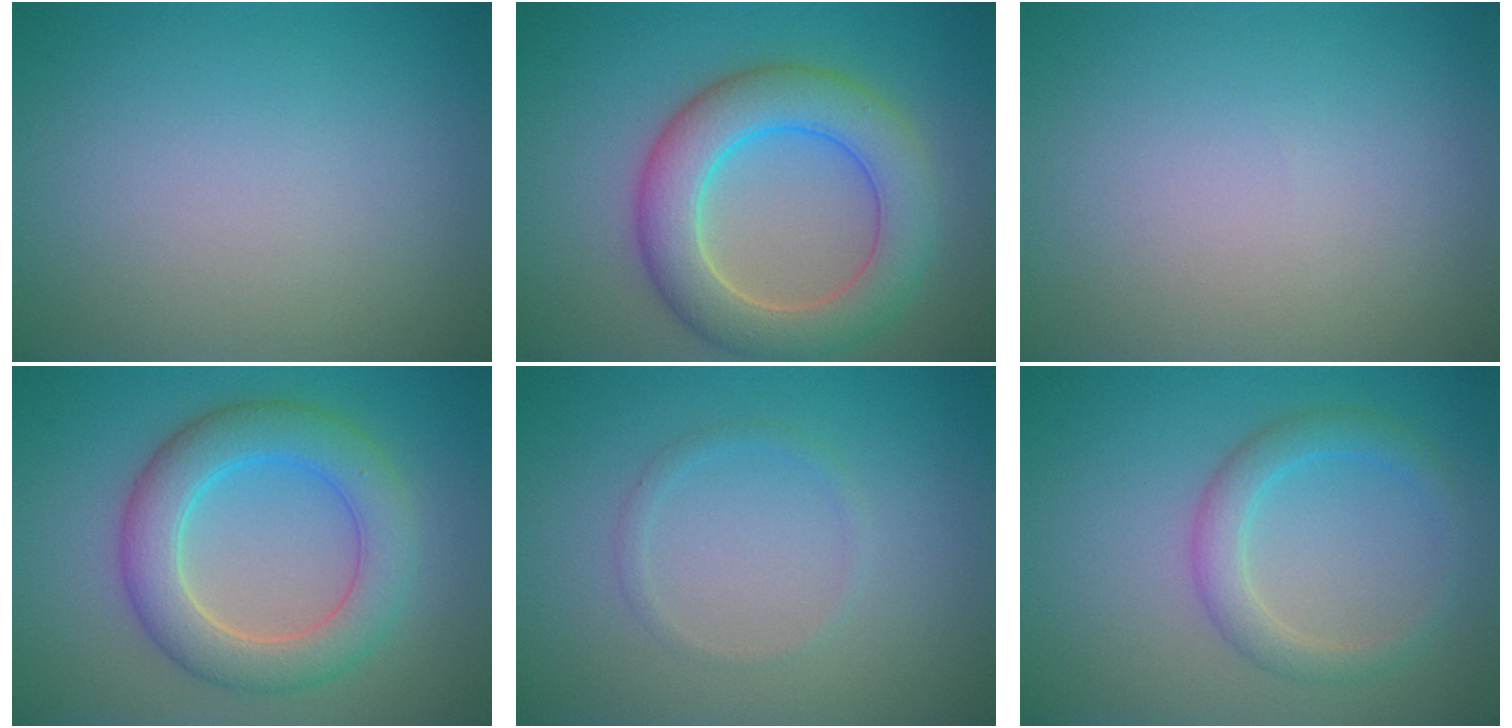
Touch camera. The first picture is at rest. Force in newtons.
{"total": 7.1, "press": 7.1, "slide": 0.3}
{"total": 0.0}
{"total": 6.1, "press": 6.1, "slide": 0.2}
{"total": 0.9, "press": 0.9, "slide": 0.1}
{"total": 2.8, "press": 2.8, "slide": 0.1}